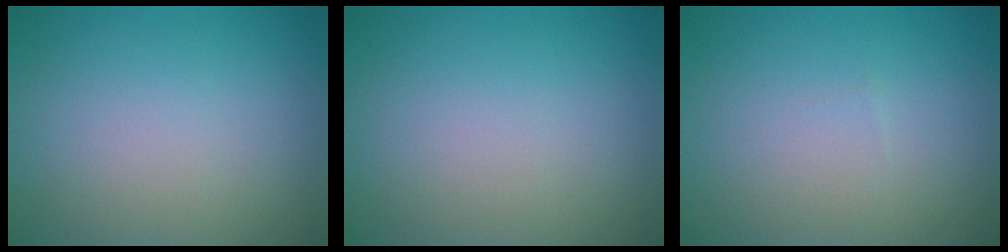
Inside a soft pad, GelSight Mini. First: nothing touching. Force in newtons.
{"total": 0.0}
{"total": 0.0}